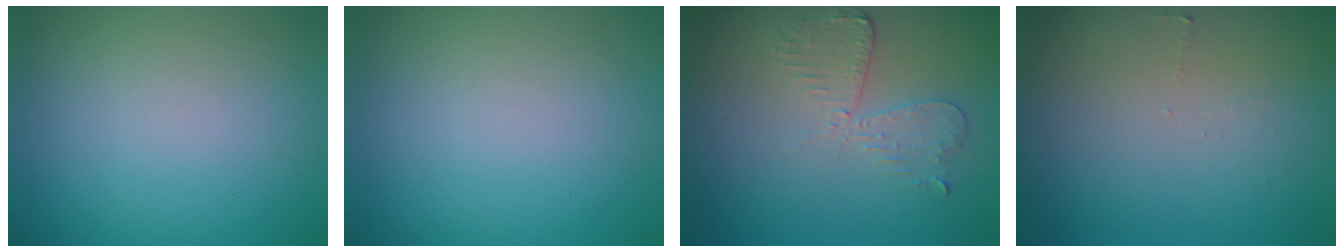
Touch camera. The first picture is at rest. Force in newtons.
{"total": 0.0}
{"total": 3.0, "press": 2.6, "slide": 1.5}
{"total": 0.5, "press": 0.5, "slide": 0.1}